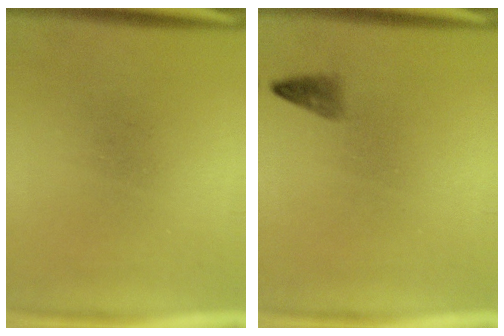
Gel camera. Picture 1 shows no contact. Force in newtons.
{"total": 1.2}